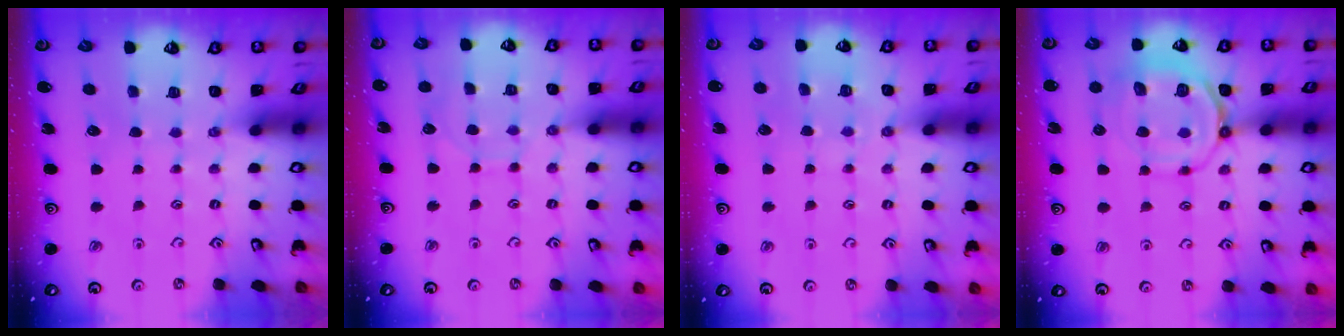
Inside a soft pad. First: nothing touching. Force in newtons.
{"total": 5.6, "press": 5.6, "slide": 0.5}
{"total": 4.0, "press": 3.9, "slide": 0.6}
{"total": 10.4, "press": 10.4, "slide": 1.2}